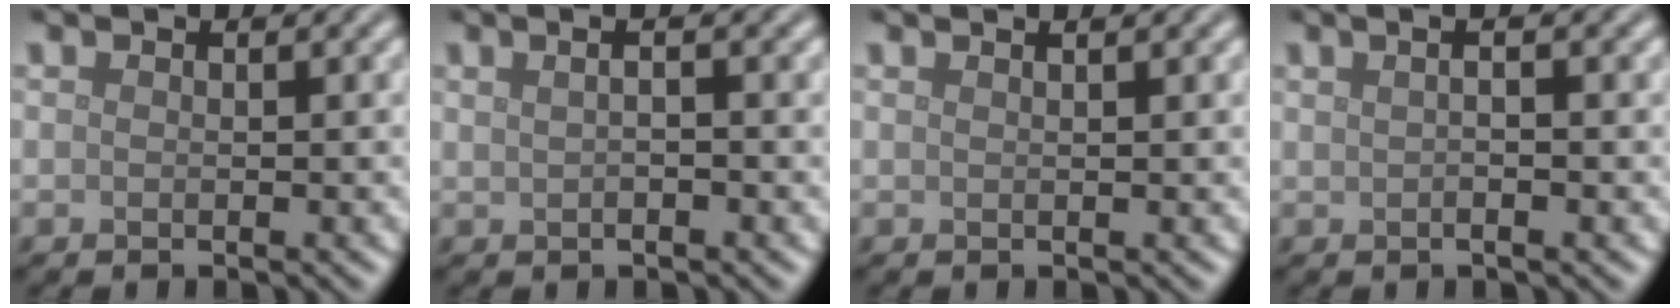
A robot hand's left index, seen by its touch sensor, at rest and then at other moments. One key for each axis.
{"total": 3.7, "fx": 1.4, "fy": 1.9, "fz": 2.9, "tx": -0.027, "ty": 0.030, "tz": -0.010}
{"total": 1.4, "fx": 1.0, "fy": 0.5, "fz": 0.9, "tx": -0.004, "ty": 0.002, "tz": 0.002}
{"total": 3.5, "fx": 1.1, "fy": 1.6, "fz": 2.9, "tx": -0.021, "ty": 0.023, "tz": -0.007}